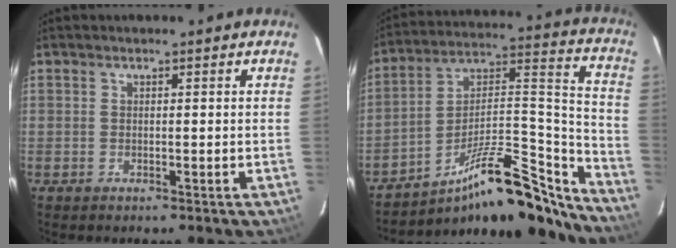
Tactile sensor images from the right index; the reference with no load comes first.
{"total": 23.0, "force": [-19.1, 5.5, 11.6], "torque": [-0.148, 0.037, -0.291]}